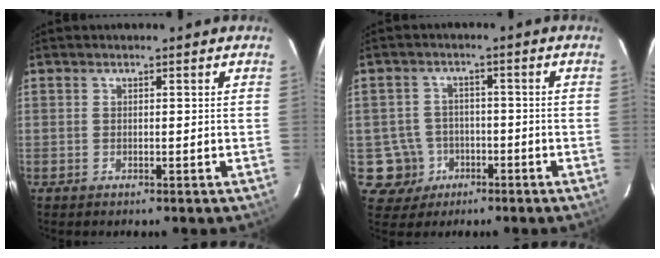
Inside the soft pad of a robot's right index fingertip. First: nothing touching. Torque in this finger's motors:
{"motor_torque": [0.06, -0.12, -0.43, -0.19]}